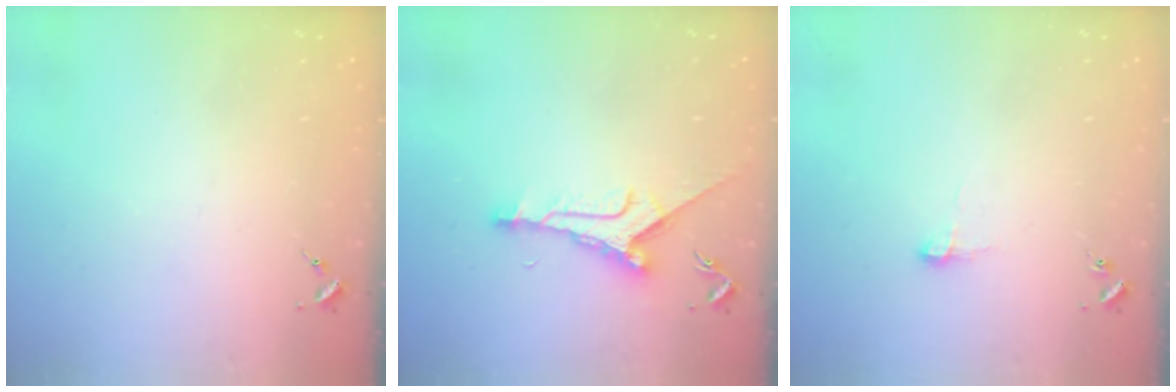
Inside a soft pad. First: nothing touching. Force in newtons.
{"total": 9.2, "press": 9.2, "slide": 0.5}
{"total": 6.8, "press": 6.8, "slide": 0.7}